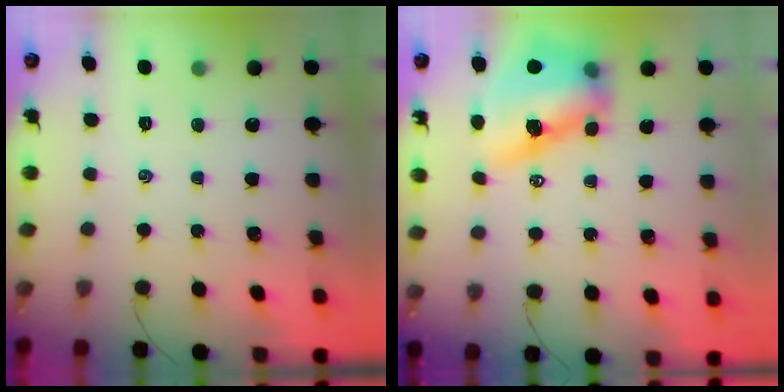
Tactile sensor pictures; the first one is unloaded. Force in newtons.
{"total": 12.8, "press": 12.4, "slide": 3.5}